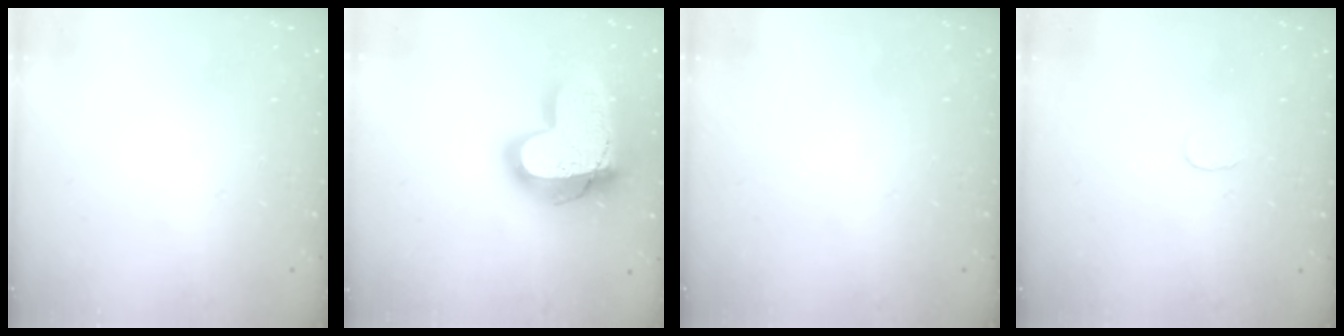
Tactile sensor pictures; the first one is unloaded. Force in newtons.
{"total": 23.4, "press": 23.3, "slide": 1.9}
{"total": 0.0}
{"total": 2.6, "press": 2.6, "slide": 0.2}